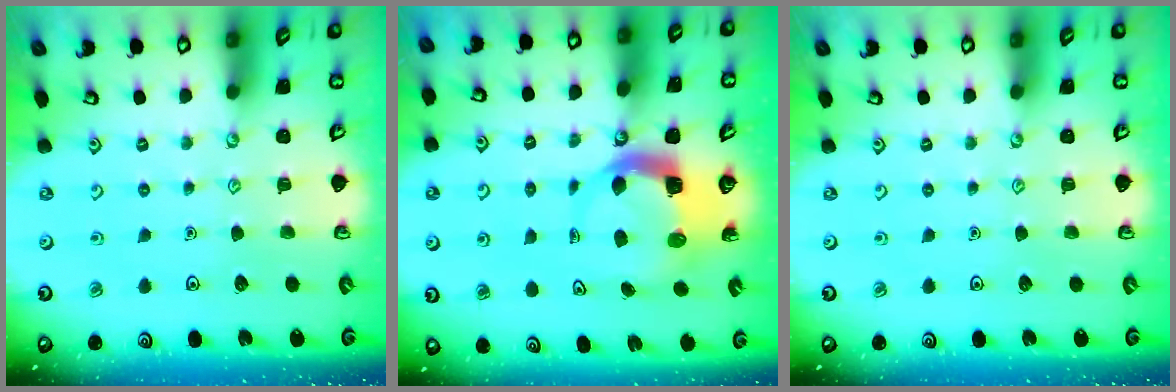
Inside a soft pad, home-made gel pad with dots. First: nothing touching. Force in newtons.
{"total": 5.6, "press": 5.5, "slide": 0.9}
{"total": 0.0}